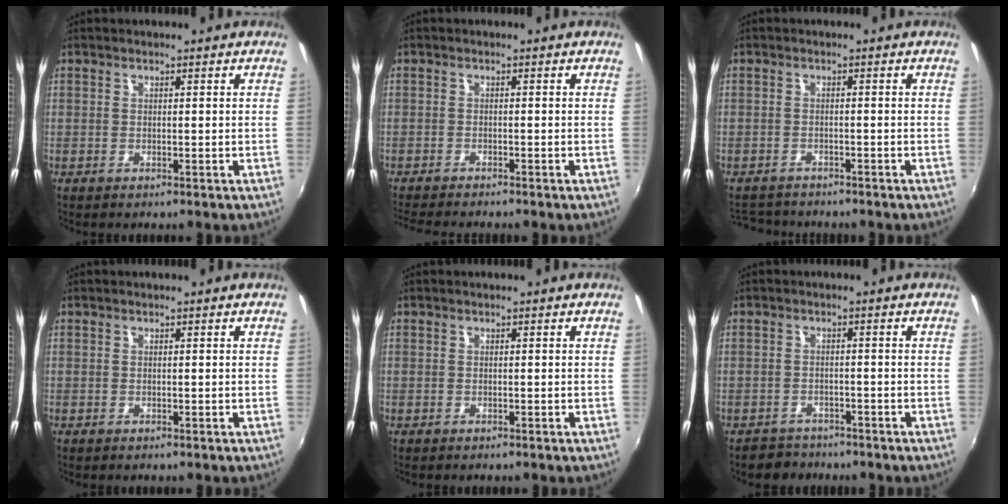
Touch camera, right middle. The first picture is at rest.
{"total": 5.3, "force": [-4.9, 0.1, 2.0], "torque": [-0.050, -0.021, -0.085]}
{"total": 5.5, "force": [-5.1, 1.7, 1.1], "torque": [-0.036, -0.003, -0.083]}
{"total": 0.0}
{"total": 0.0}
{"total": 3.9, "force": [-3.3, 2.0, 0.0], "torque": [-0.013, 0.003, -0.056]}